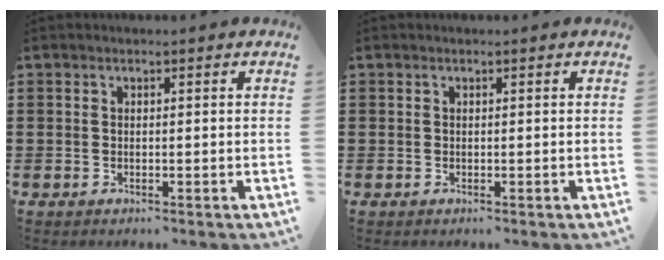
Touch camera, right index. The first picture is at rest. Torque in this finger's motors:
{"motor_torque": [-0.04, 0.36, 0.00, 0.00]}